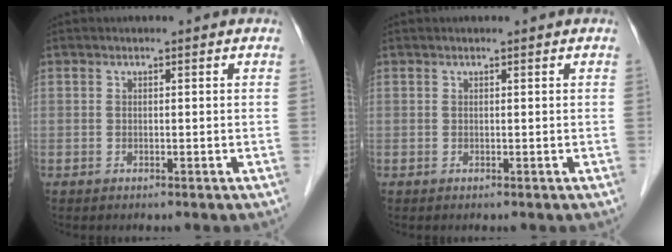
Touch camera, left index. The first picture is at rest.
{"total": 0.0}